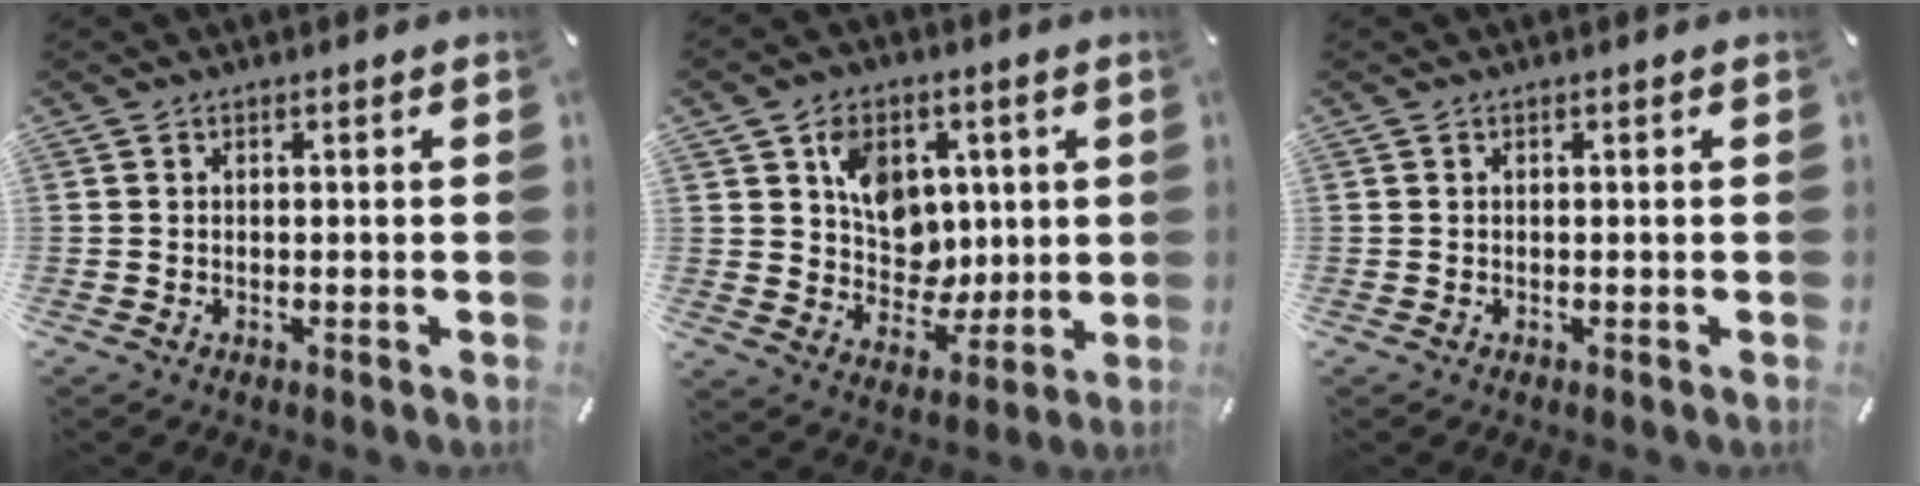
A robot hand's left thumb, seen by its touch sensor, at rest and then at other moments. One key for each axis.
{"total": 11.4, "fx": 3.4, "fy": 9.8, "fz": 4.8, "tx": -0.068, "ty": -0.010, "tz": 0.068}
{"total": 0.0}